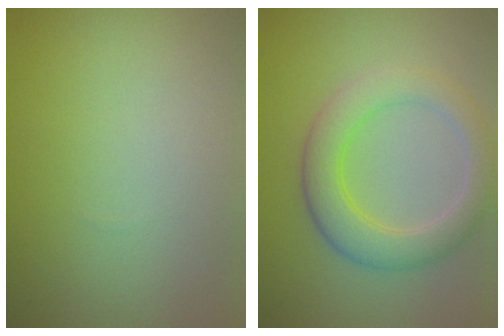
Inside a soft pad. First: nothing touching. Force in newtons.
{"total": 4.7, "press": 4.7, "slide": 0.6}